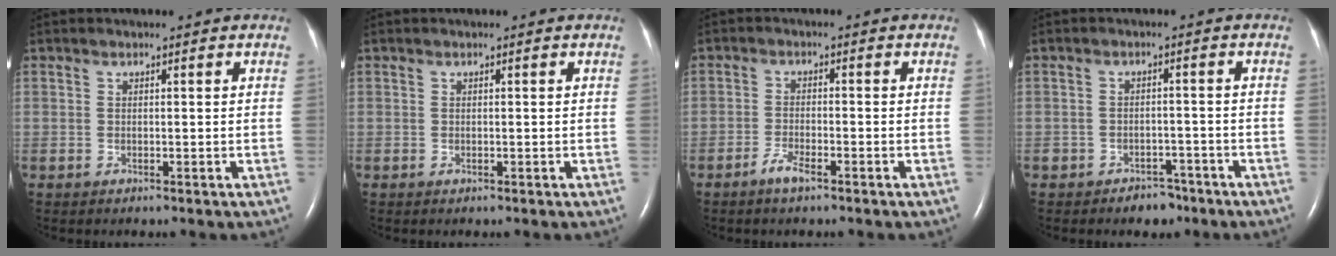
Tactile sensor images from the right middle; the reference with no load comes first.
{"total": 0.0}
{"total": 2.7, "force": [-2.0, 0.4, 1.8], "torque": [-0.044, -0.002, -0.039]}
{"total": 3.2, "force": [-2.3, 2.1, 0.7], "torque": [-0.012, 0.011, -0.027]}